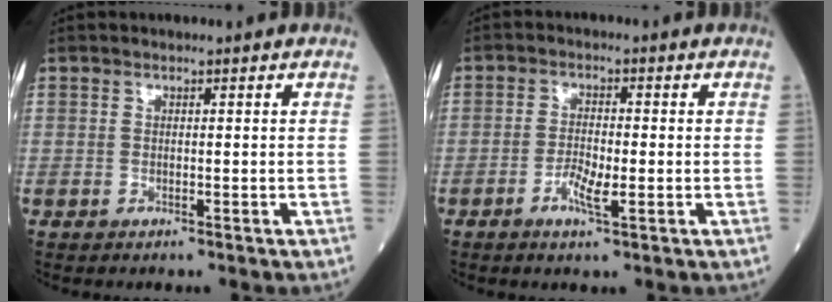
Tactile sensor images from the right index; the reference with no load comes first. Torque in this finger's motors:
{"motor_torque": [0.05, -0.19, 0.09, 0.05]}